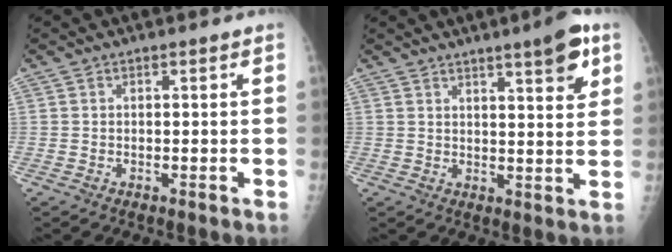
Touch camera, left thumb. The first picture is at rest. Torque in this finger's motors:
{"motor_torque": [0.21, 0.10, -0.23, -0.27, 0.08]}